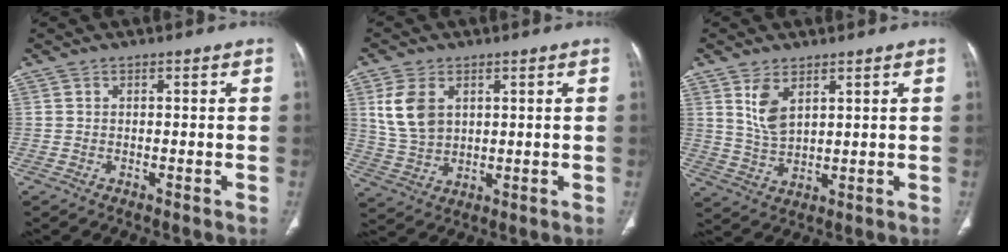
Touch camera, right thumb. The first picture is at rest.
{"total": 8.3, "force": [2.8, 5.5, 5.6], "torque": [-0.104, -0.008, 0.067]}
{"total": 5.9, "force": [3.0, 3.0, 4.2], "torque": [-0.075, -0.018, 0.068]}